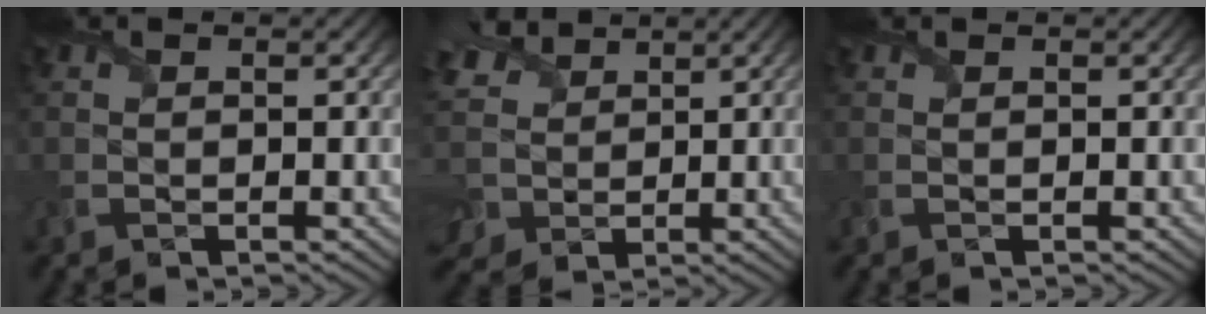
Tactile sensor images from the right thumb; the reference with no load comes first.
{"total": 7.8, "force": [2.9, 6.2, 3.6], "torque": [-0.133, 0.004, 0.053]}
{"total": 0.0}